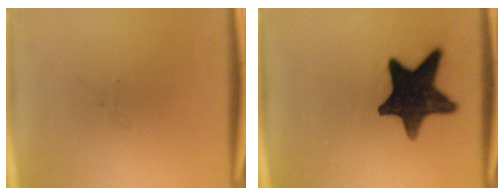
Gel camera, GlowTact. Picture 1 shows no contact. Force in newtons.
{"total": 15.5}